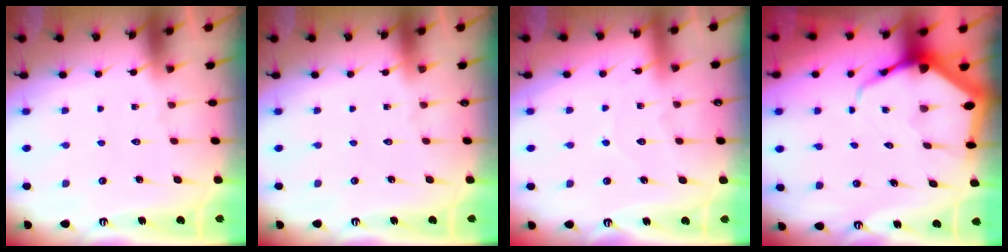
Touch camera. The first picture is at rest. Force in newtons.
{"total": 0.0}
{"total": 5.5, "press": 5.5, "slide": 0.5}
{"total": 7.3, "press": 7.3, "slide": 0.8}